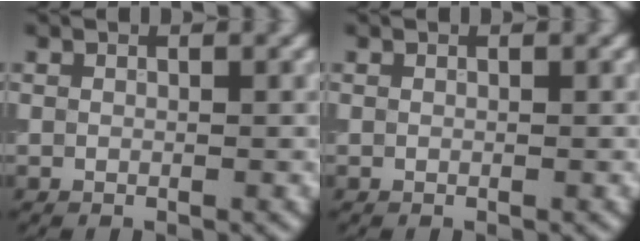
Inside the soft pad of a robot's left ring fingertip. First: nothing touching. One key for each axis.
{"total": 0.0}